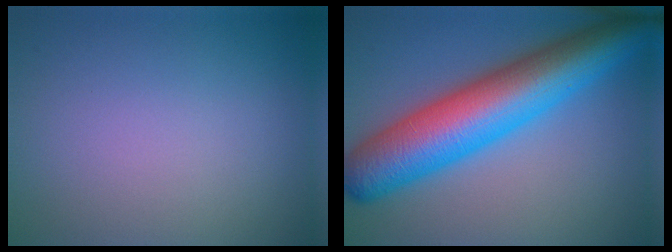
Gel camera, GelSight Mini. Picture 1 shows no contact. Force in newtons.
{"total": 11.6, "press": 11.6, "slide": 0.1}